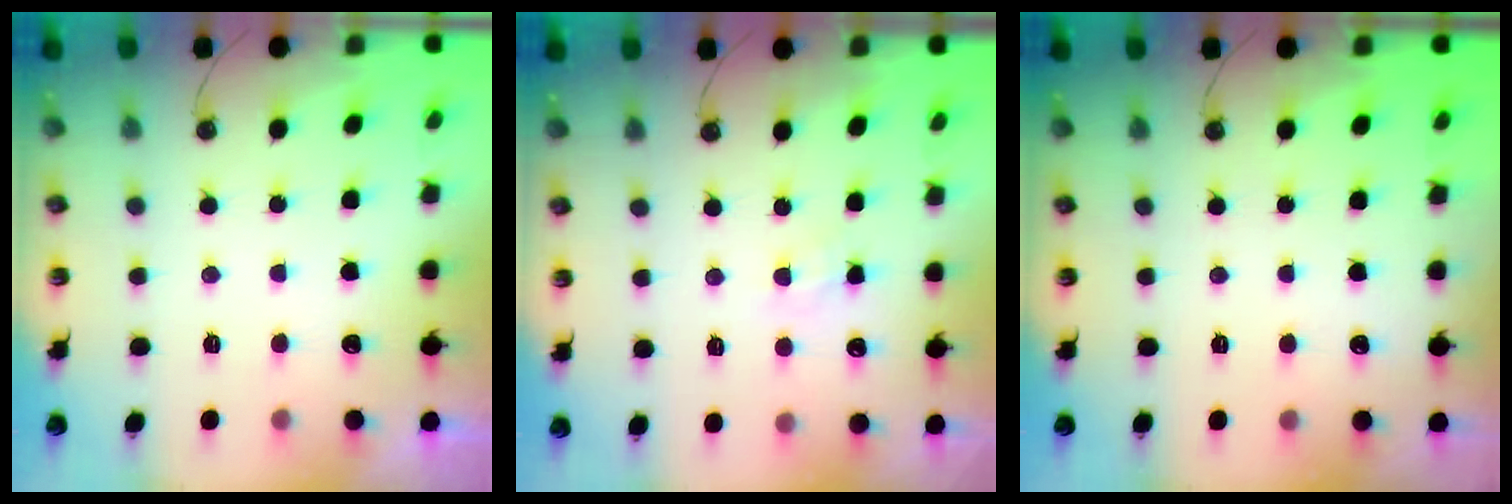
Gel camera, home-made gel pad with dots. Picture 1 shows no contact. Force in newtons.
{"total": 5.9, "press": 5.8, "slide": 0.7}
{"total": 0.0}